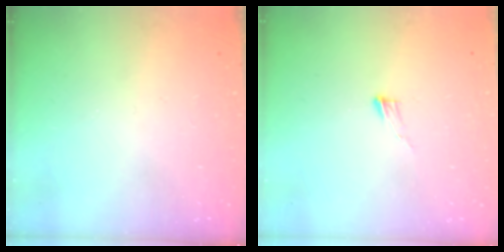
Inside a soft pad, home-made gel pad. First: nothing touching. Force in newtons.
{"total": 3.8, "press": 3.8, "slide": 0.3}